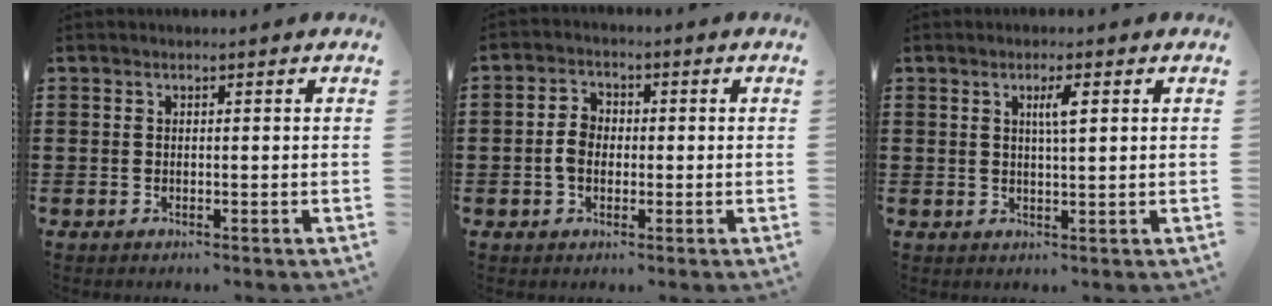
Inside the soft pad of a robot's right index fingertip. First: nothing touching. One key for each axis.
{"total": 3.8, "fx": -0.5, "fy": 2.6, "fz": 2.7, "tx": -0.071, "ty": 0.002, "tz": -0.014}
{"total": 3.0, "fx": 1.0, "fy": 0.5, "fz": 2.8, "tx": -0.056, "ty": 0.004, "tz": 0.014}